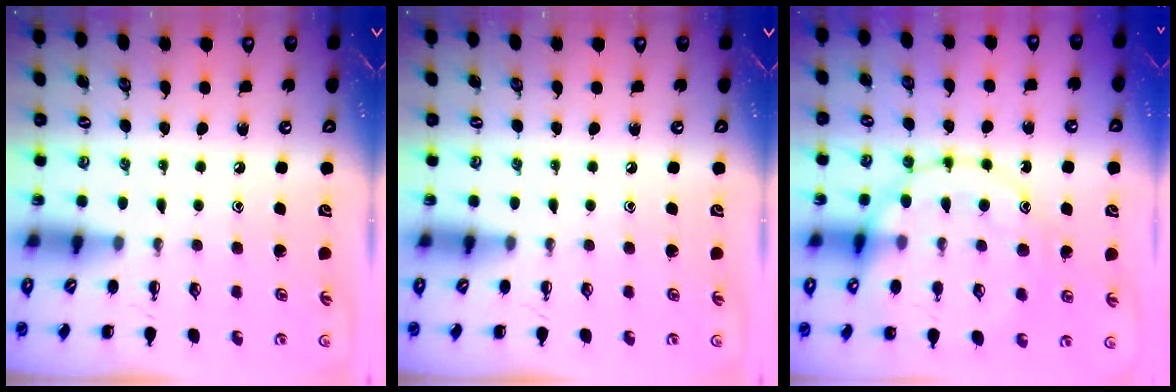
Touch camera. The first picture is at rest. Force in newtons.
{"total": 0.0}
{"total": 16.9, "press": 16.8, "slide": 0.7}